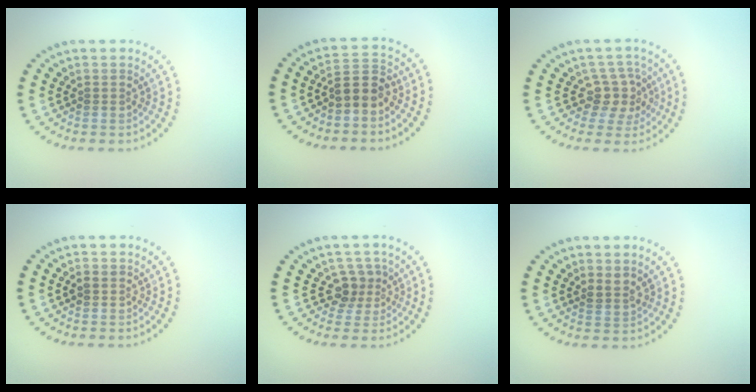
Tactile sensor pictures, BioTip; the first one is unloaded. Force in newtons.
{"total": 2.6, "press": 2.2, "slide": 1.2}
{"total": 2.9, "press": 2.3, "slide": 1.8}
{"total": 0.9, "press": 0.9, "slide": 0.2}
{"total": 2.4, "press": 1.8, "slide": 1.6}
{"total": 1.5, "press": 1.2, "slide": 0.8}